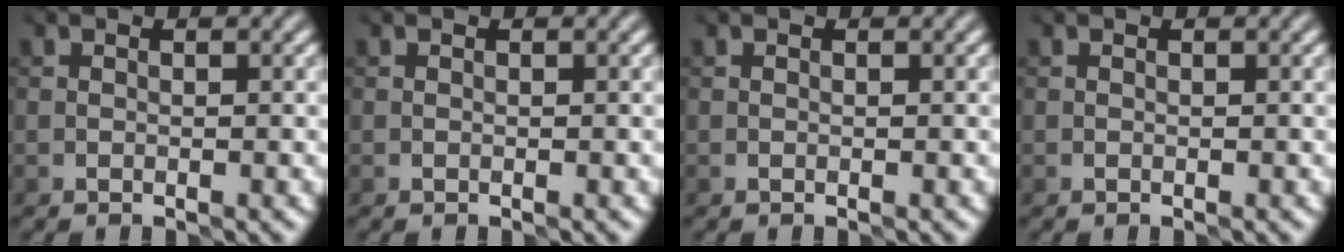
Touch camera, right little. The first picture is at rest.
{"total": 0.0}
{"total": 0.0}
{"total": 0.0}